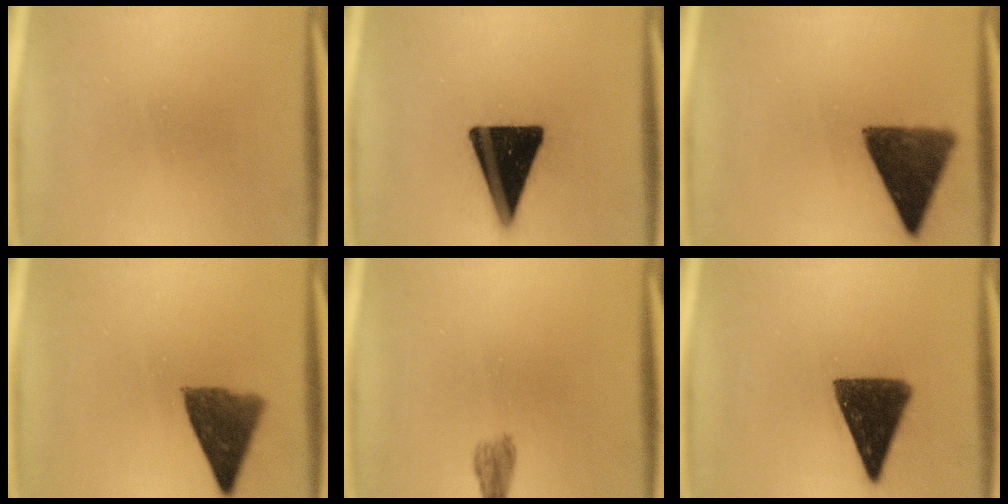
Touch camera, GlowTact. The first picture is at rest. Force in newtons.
{"total": 18.8}
{"total": 11.8}
{"total": 8.6}
{"total": 1.6}
{"total": 12.8}